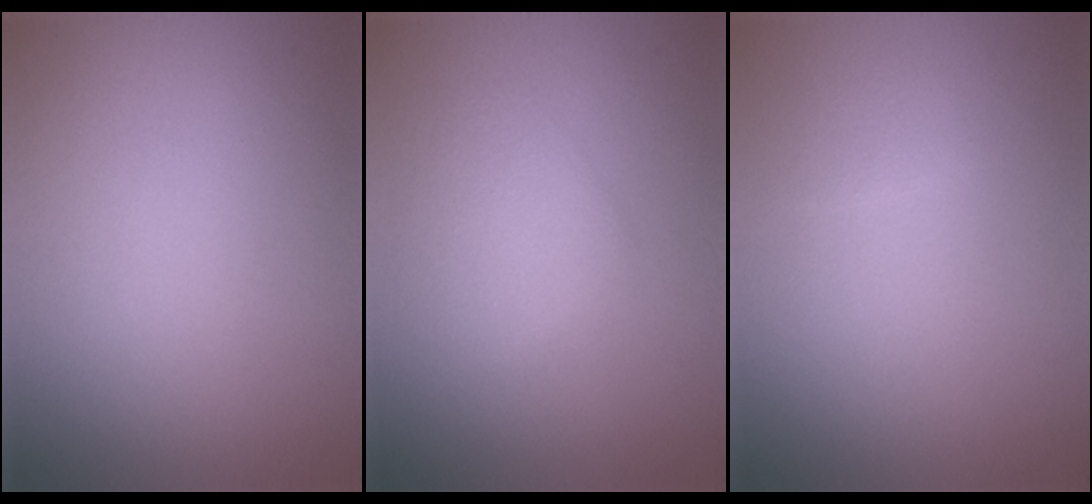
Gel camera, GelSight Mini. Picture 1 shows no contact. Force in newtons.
{"total": 2.2, "press": 2.2, "slide": 0.1}
{"total": 0.7, "press": 0.7, "slide": 0.0}